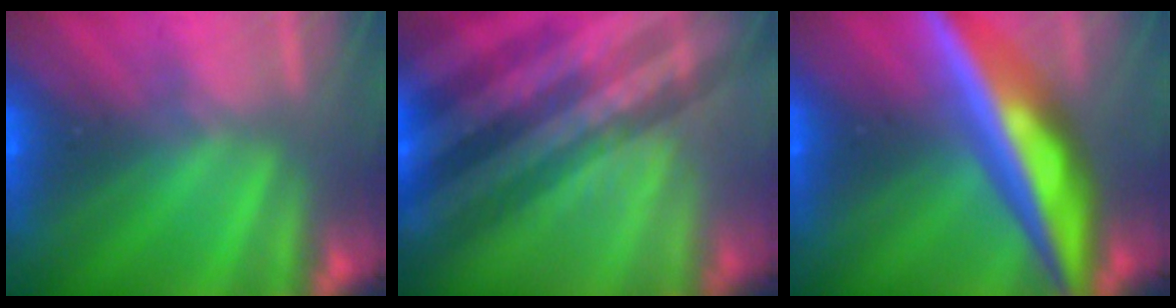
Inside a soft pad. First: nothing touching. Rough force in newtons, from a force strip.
{"total": 3.5}
{"total": 5.6}